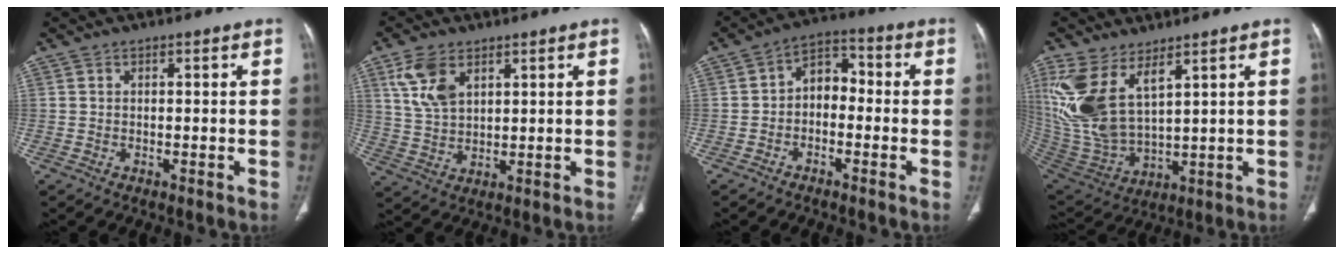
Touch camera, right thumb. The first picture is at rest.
{"total": 8.1, "force": [3.8, 4.6, 5.4], "torque": [-0.104, -0.008, 0.084]}
{"total": 6.6, "force": [-1.3, 4.6, 4.5], "torque": [-0.052, 0.036, -0.038]}
{"total": 15.3, "force": [7.2, 7.1, 11.4], "torque": [-0.245, -0.029, 0.169]}